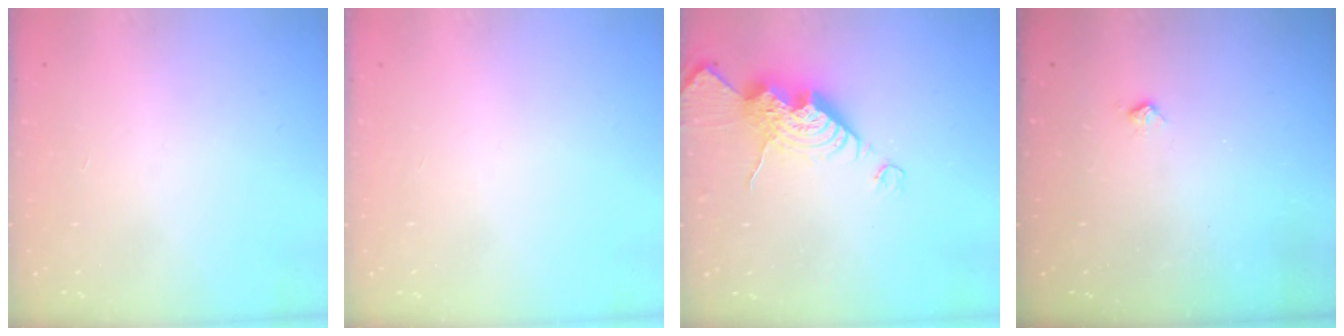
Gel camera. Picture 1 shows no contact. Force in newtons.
{"total": 0.0}
{"total": 14.7, "press": 14.6, "slide": 1.5}
{"total": 3.4, "press": 3.4, "slide": 0.5}